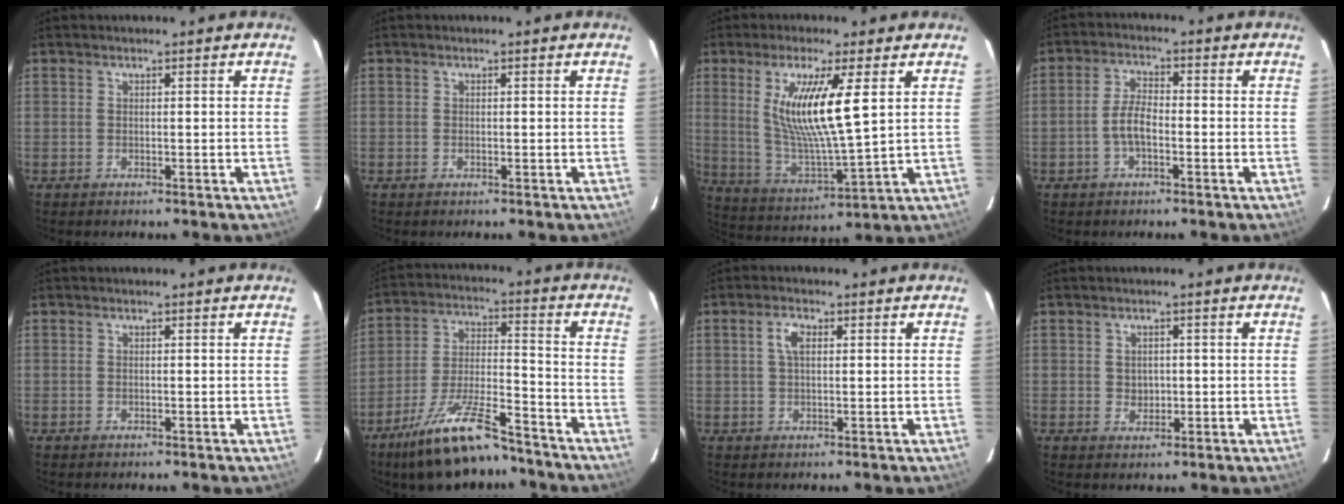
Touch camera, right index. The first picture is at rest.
{"total": 0.0}
{"total": 14.1, "force": [4.1, 1.6, 13.3], "torque": [-0.252, -0.016, 0.090]}
{"total": 4.5, "force": [-1.6, 1.8, 3.8], "torque": [-0.081, 0.009, -0.030]}
{"total": 0.0}
{"total": 16.6, "force": [-12.8, 4.4, 9.6], "torque": [-0.194, -0.010, -0.218]}
{"total": 3.0, "force": [0.8, 1.5, 2.5], "torque": [-0.050, 0.008, 0.015]}
{"total": 2.5, "force": [0.0, 2.3, 1.0], "torque": [-0.014, 0.003, 0.002]}